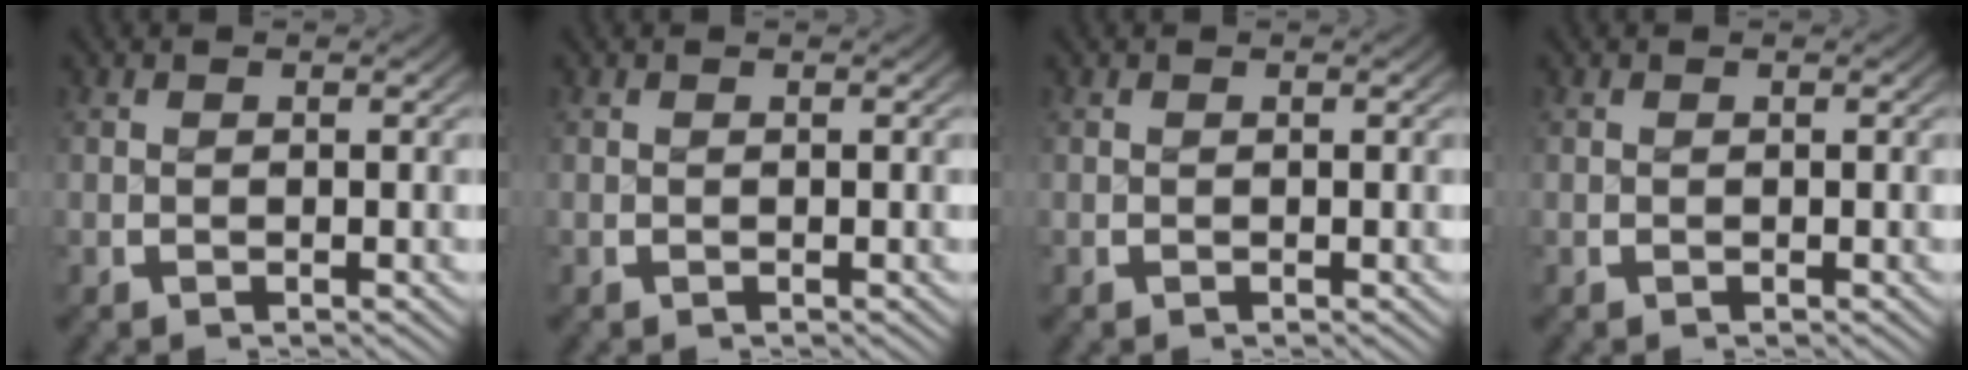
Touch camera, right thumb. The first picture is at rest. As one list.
[{"total": 0.0}, {"total": 0.0}, {"total": 0.0}]